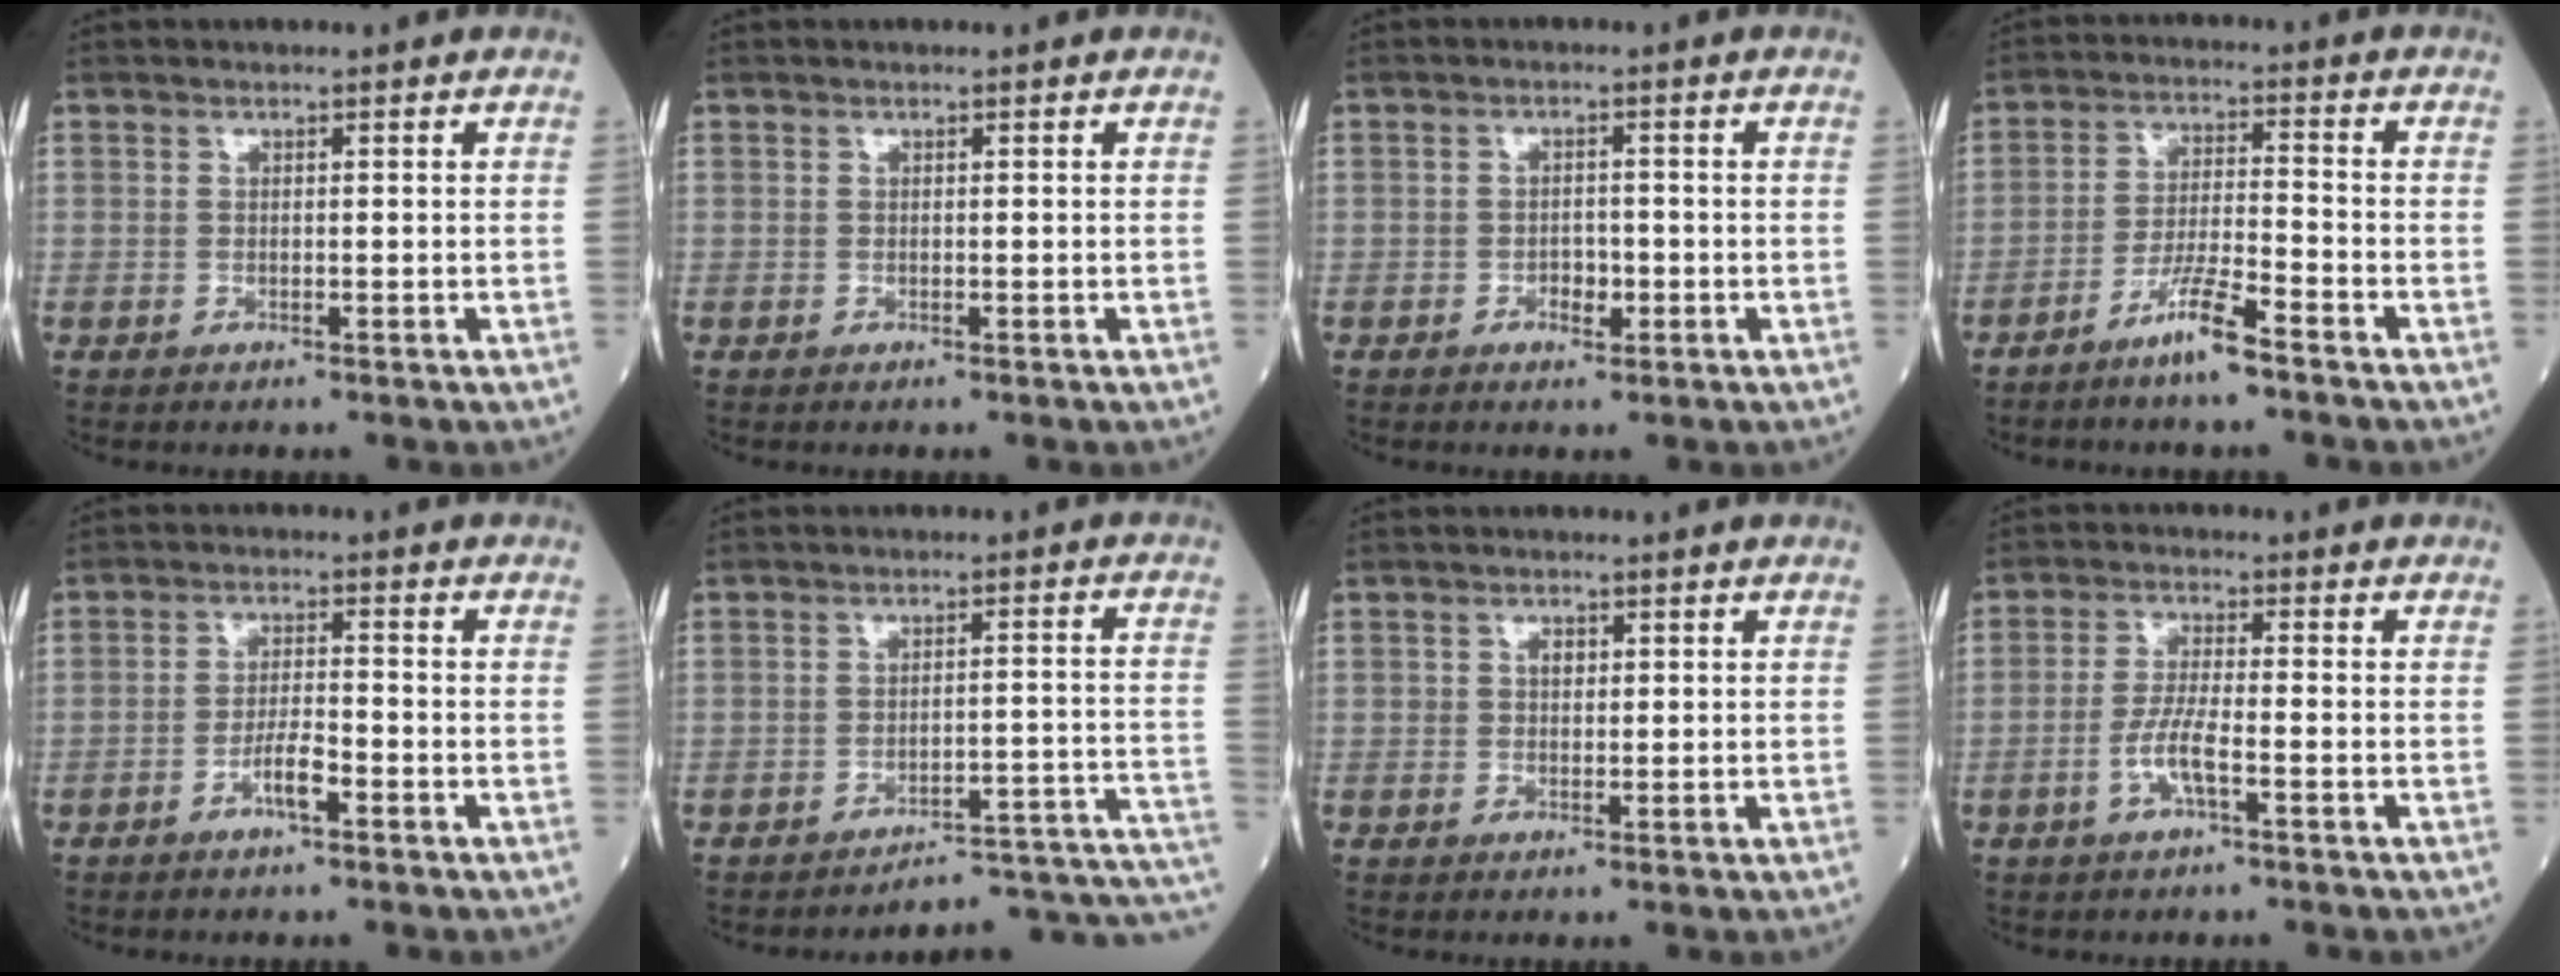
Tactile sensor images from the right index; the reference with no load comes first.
{"total": 0.0}
{"total": 2.2, "force": [-0.9, 1.3, 1.6], "torque": [-0.019, 0.006, -0.013]}
{"total": 6.8, "force": [-4.8, 0.0, 4.7], "torque": [-0.090, -0.009, -0.096]}
{"total": 3.8, "force": [-2.1, 0.6, 3.1], "torque": [-0.058, 0.003, -0.040]}
{"total": 14.1, "force": [-14.0, -1.1, 1.6], "torque": [0.016, 0.028, -0.169]}
{"total": 1.5, "force": [0.4, 1.0, 1.0], "torque": [-0.018, 0.002, 0.006]}
{"total": 4.8, "force": [-2.0, 0.5, 4.3], "torque": [-0.089, 0.000, -0.041]}